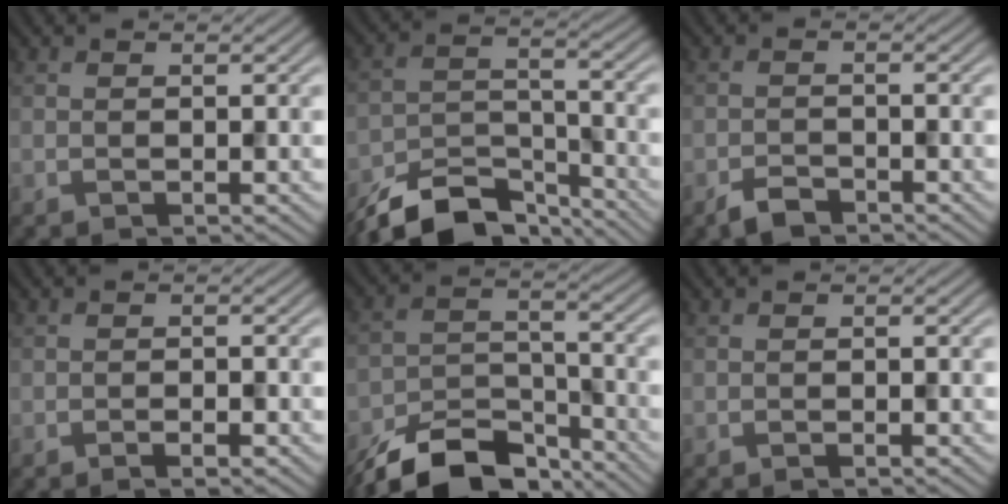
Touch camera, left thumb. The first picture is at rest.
{"total": 10.4, "force": [-8.5, 3.8, 4.5], "torque": [-0.080, -0.006, -0.161]}
{"total": 2.4, "force": [-2.0, 1.0, 1.0], "torque": [-0.018, -0.001, -0.042]}
{"total": 1.7, "force": [-1.0, 0.5, 1.3], "torque": [-0.018, 0.001, -0.015]}
{"total": 11.8, "force": [-9.5, 4.7, 5.2], "torque": [-0.095, -0.011, -0.170]}
{"total": 0.5, "force": [-0.3, 0.1, 0.4], "torque": [-0.006, 0.000, -0.004]}